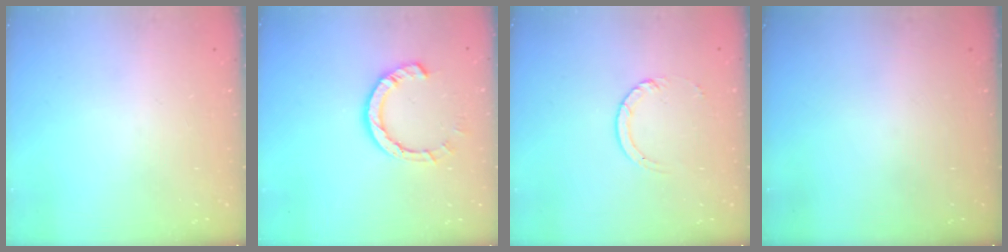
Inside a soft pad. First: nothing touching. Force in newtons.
{"total": 9.0, "press": 8.9, "slide": 1.2}
{"total": 3.0, "press": 2.9, "slide": 0.4}
{"total": 0.0}